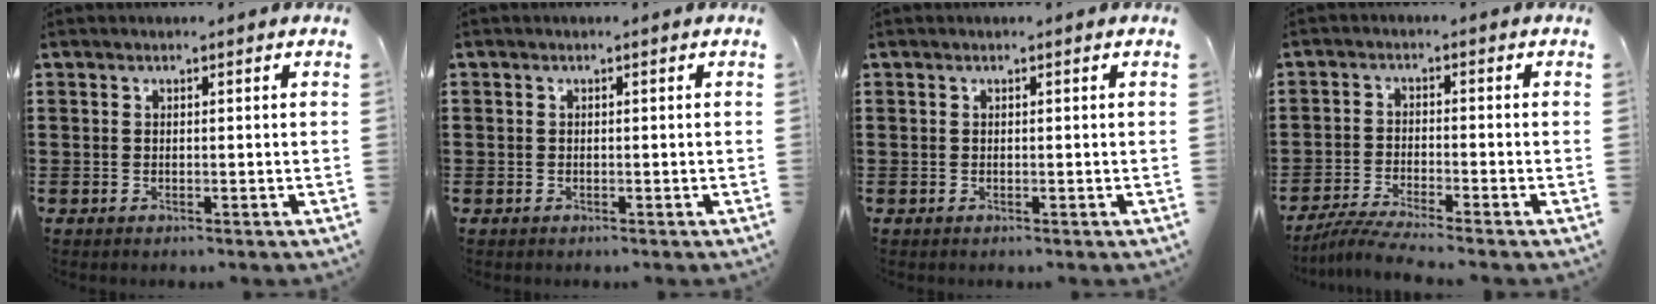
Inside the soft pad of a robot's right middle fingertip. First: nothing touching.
{"total": 0.6, "force": [-0.2, 0.5, 0.0], "torque": [-0.003, 0.002, -0.003]}
{"total": 0.0}
{"total": 4.0, "force": [-3.7, -0.4, 1.5], "torque": [-0.048, -0.017, -0.078]}